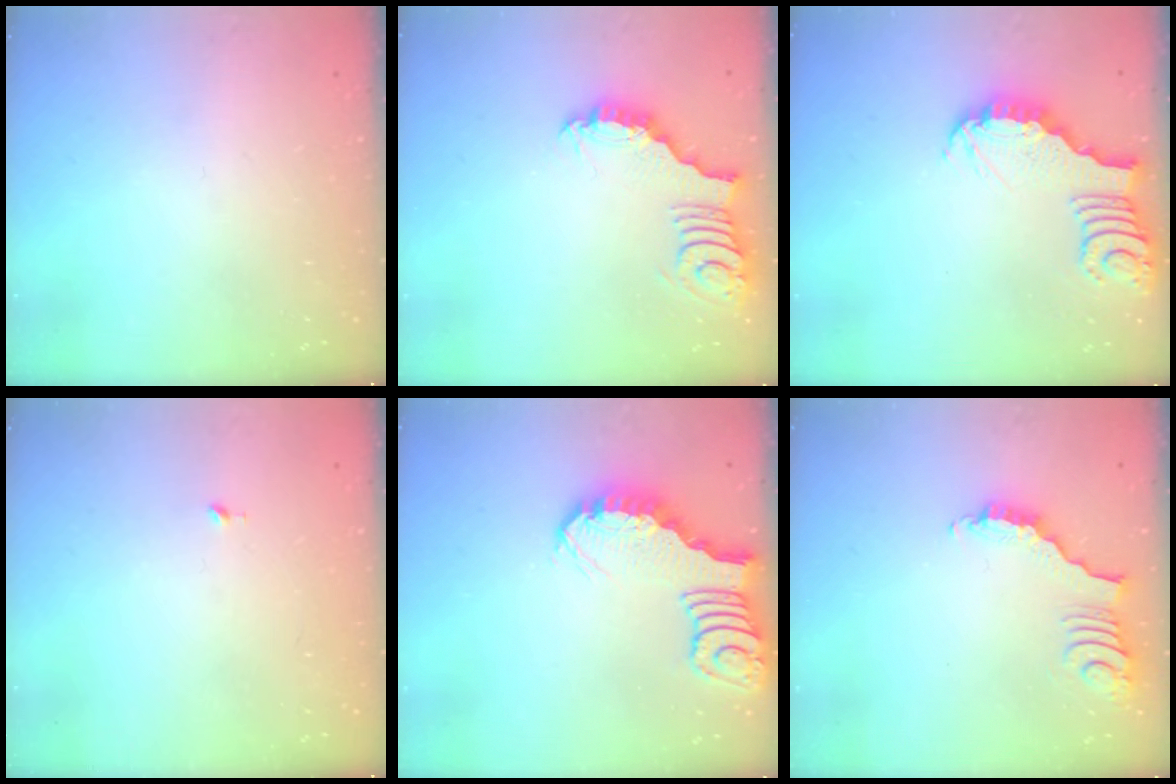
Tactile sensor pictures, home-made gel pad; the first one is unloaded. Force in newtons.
{"total": 3.1, "press": 3.1, "slide": 0.1}
{"total": 3.2, "press": 3.2, "slide": 0.2}
{"total": 4.4, "press": 4.4, "slide": 0.4}
{"total": 2.8, "press": 2.8, "slide": 0.4}
{"total": 3.0, "press": 2.9, "slide": 0.5}